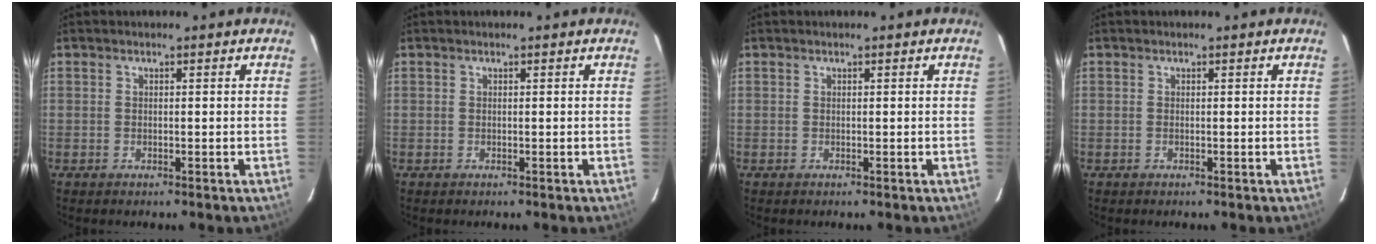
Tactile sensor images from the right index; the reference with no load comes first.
{"total": 0.0}
{"total": 0.0}
{"total": 0.0}